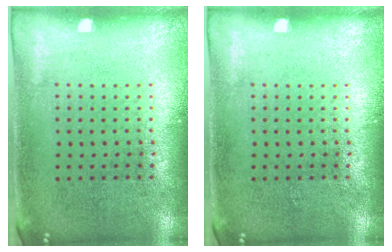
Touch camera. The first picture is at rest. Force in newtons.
{"total": 0.0}